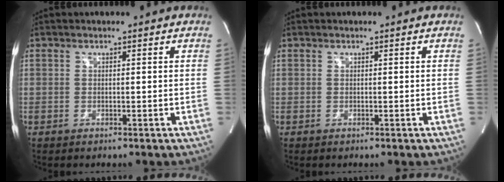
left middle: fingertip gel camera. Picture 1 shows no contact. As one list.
[{"total": 0.0}]